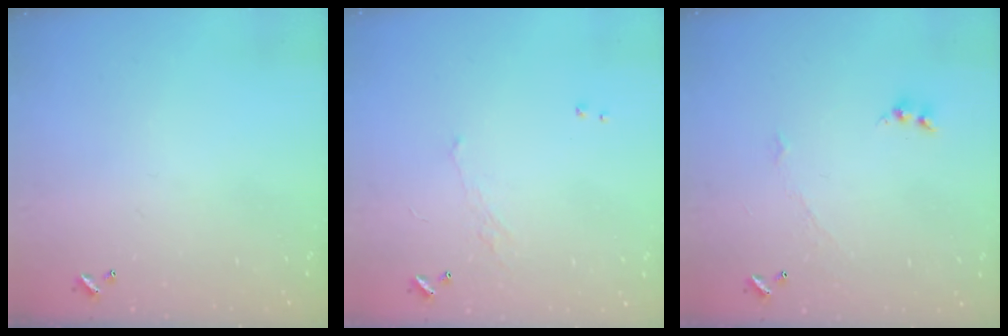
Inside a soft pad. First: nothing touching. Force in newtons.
{"total": 0.7, "press": 0.0, "slide": 0.7}
{"total": 1.9, "press": 1.8, "slide": 0.4}